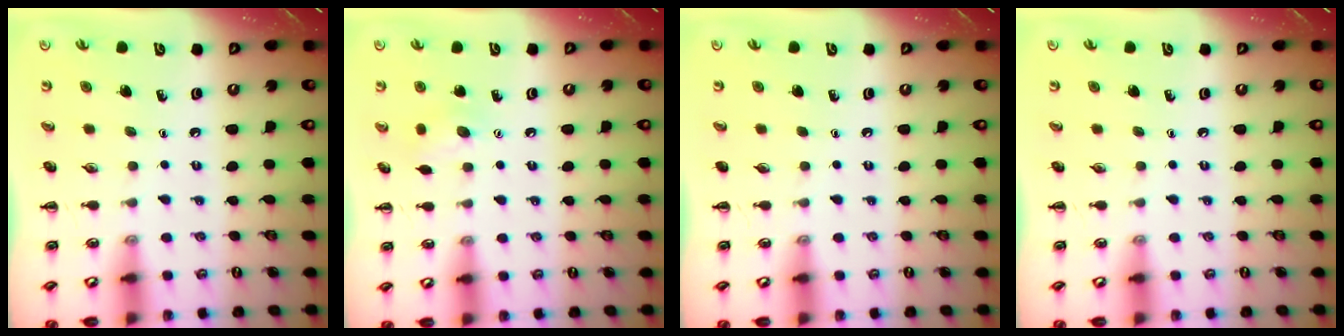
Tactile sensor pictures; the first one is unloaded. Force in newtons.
{"total": 6.9, "press": 6.8, "slide": 1.4}
{"total": 0.0}
{"total": 0.0}